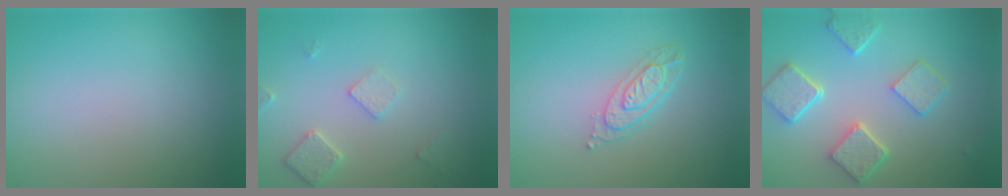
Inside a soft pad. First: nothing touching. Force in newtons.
{"total": 2.5, "press": 2.4, "slide": 0.4}
{"total": 3.4, "press": 2.6, "slide": 2.2}
{"total": 5.4, "press": 4.4, "slide": 3.2}